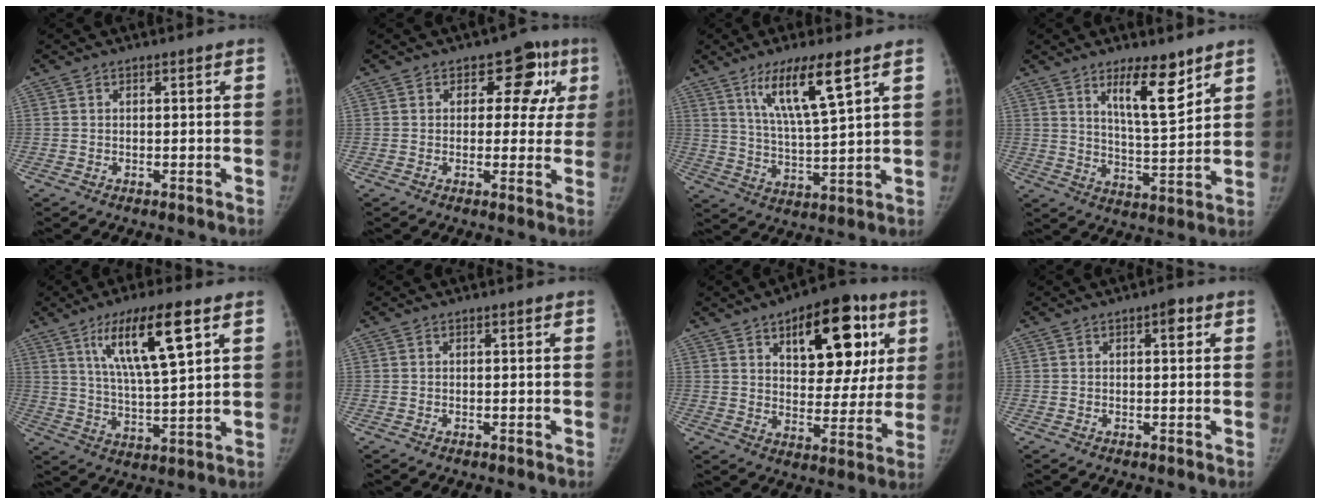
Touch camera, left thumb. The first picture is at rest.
{"total": 8.8, "force": [2.9, 6.2, 5.6], "torque": [-0.004, 0.001, 0.025]}
{"total": 11.6, "force": [6.5, 1.5, 9.5], "torque": [-0.174, -0.035, 0.124]}
{"total": 10.4, "force": [6.6, 2.7, 7.5], "torque": [-0.104, -0.054, 0.112]}
{"total": 15.4, "force": [6.9, 3.3, 13.3], "torque": [-0.231, -0.021, 0.124]}
{"total": 0.0}
{"total": 20.2, "force": [8.4, 10.5, 15.1], "torque": [-0.147, -0.018, 0.116]}
{"total": 2.2, "force": [0.9, 0.9, 1.7], "torque": [-0.018, 0.001, 0.009]}